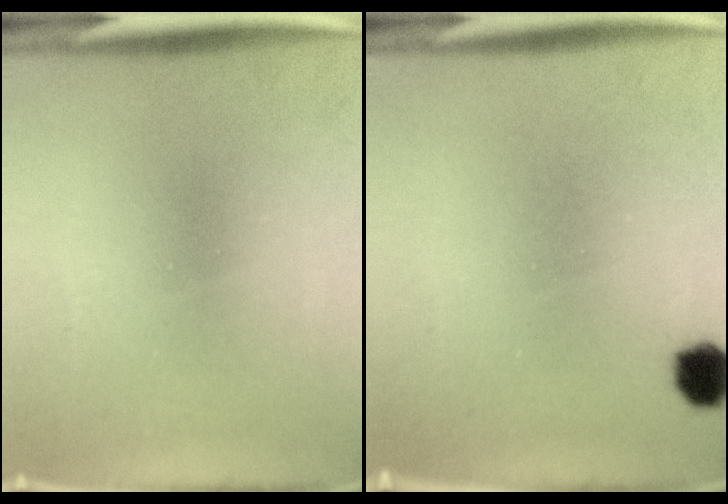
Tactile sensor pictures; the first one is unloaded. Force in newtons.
{"total": 3.9}